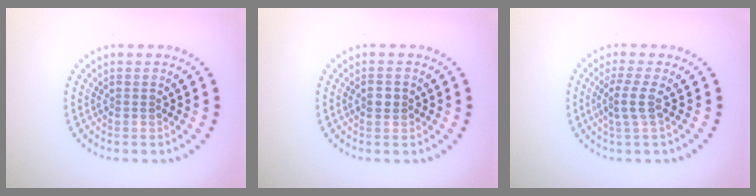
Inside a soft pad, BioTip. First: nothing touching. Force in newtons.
{"total": 1.5, "press": 1.5, "slide": 0.3}
{"total": 2.1, "press": 1.6, "slide": 1.4}